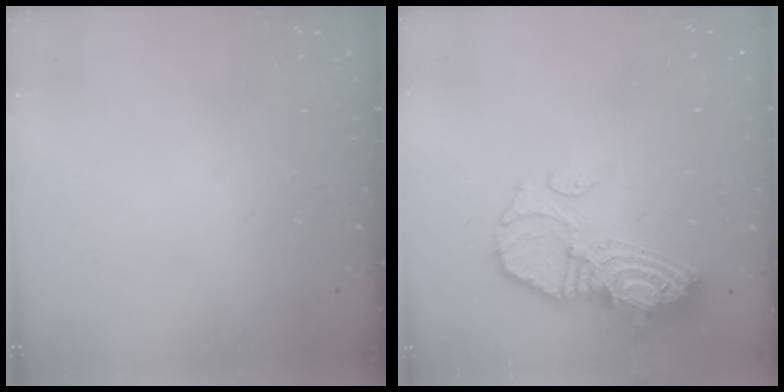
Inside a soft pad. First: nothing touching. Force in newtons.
{"total": 14.3, "press": 14.2, "slide": 1.4}